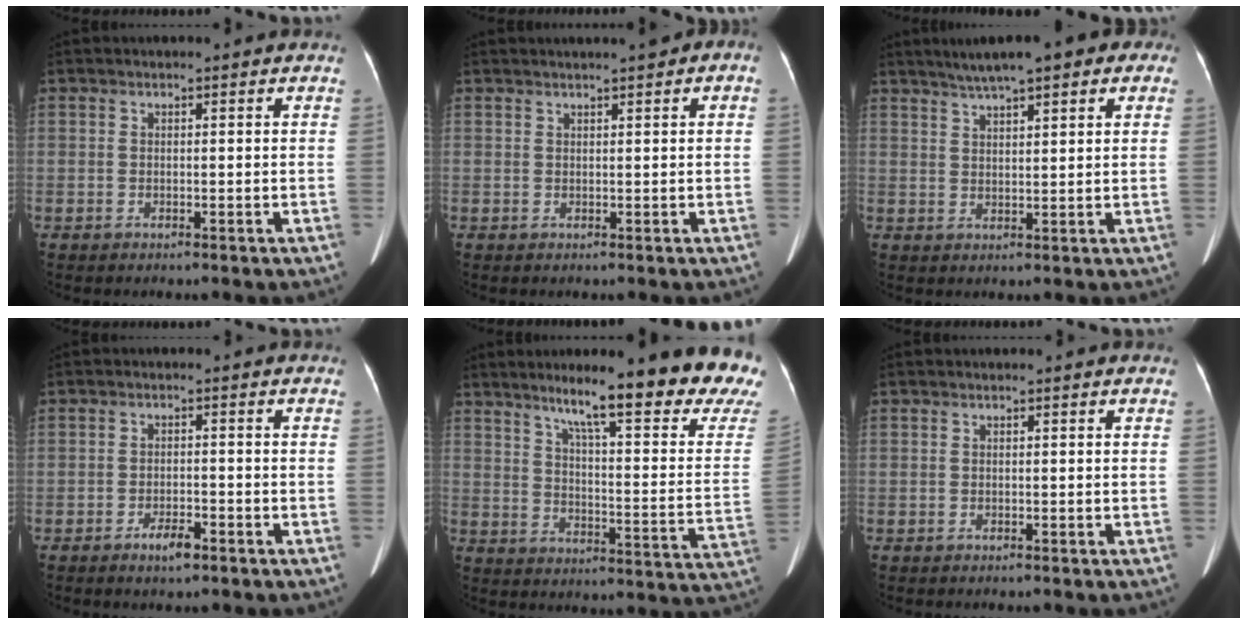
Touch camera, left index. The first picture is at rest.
{"total": 3.4, "force": [1.7, 0.8, 2.8], "torque": [-0.040, 0.024, 0.022]}
{"total": 9.8, "force": [6.4, 2.3, 7.0], "torque": [-0.101, 0.036, 0.088]}
{"total": 2.8, "force": [-1.9, 0.8, 1.9], "torque": [-0.035, 0.000, -0.033]}
{"total": 23.4, "force": [18.3, 0.9, 14.6], "torque": [-0.198, -0.060, 0.234]}
{"total": 0.0}